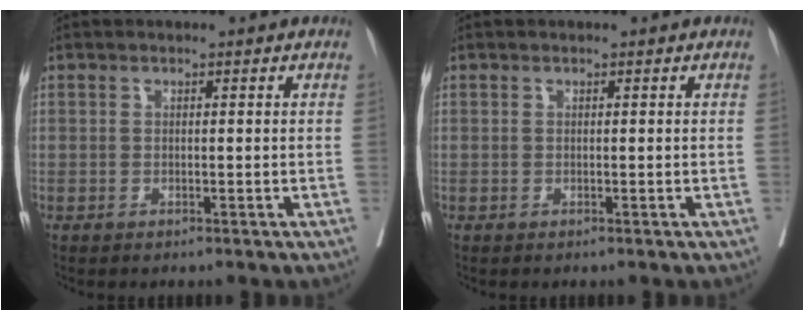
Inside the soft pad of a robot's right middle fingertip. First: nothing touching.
{"total": 0.0}